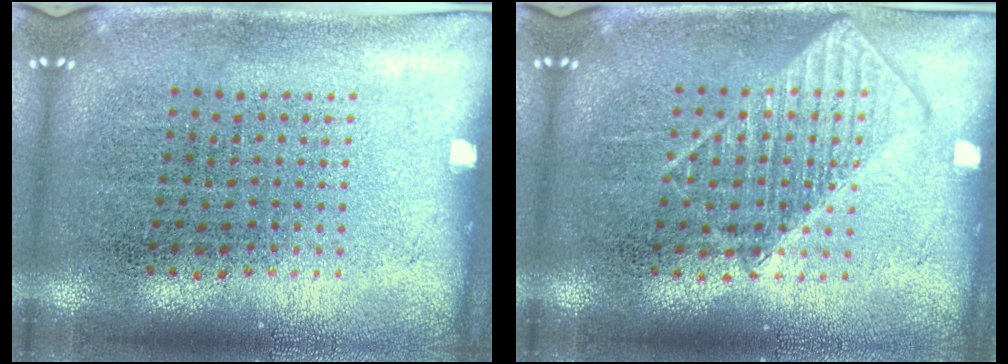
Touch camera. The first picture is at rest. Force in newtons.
{"total": 2.2, "press": 2.1, "slide": 0.4}